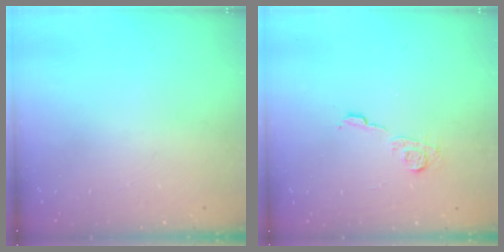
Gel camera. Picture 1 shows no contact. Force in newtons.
{"total": 7.3, "press": 7.2, "slide": 0.4}